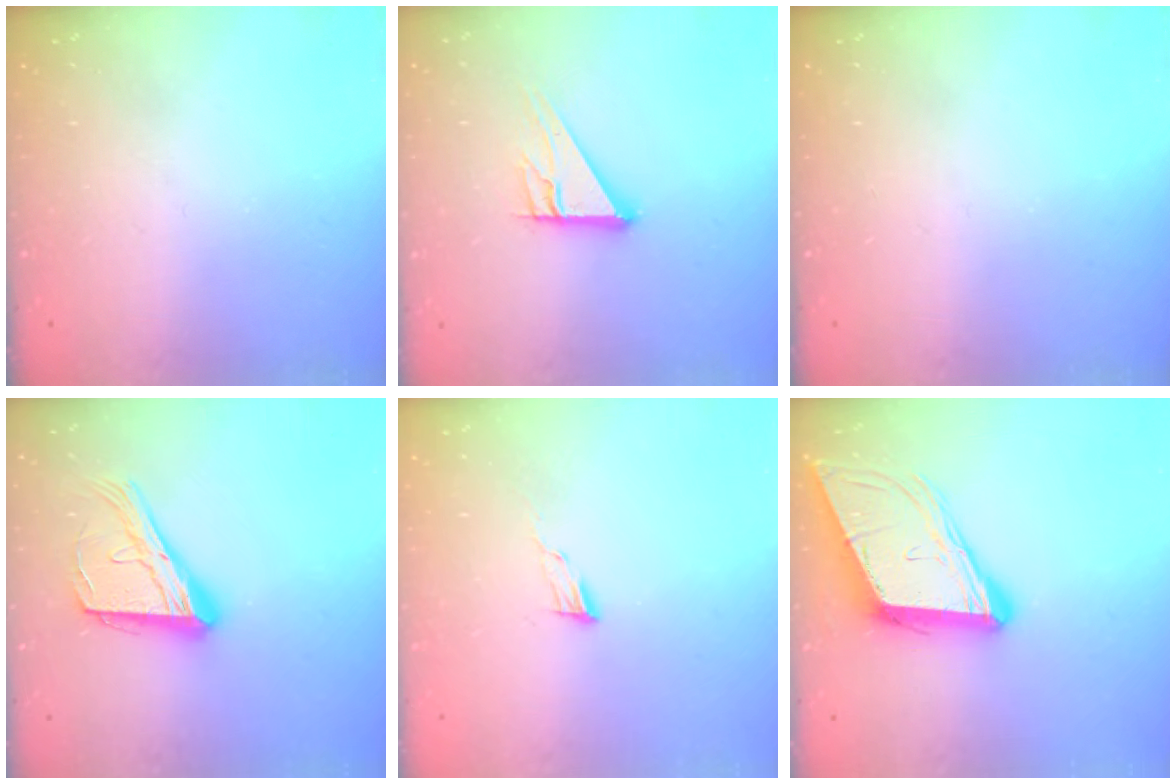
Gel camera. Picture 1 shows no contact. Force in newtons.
{"total": 10.2, "press": 10.2, "slide": 1.0}
{"total": 0.0}
{"total": 17.9, "press": 17.8, "slide": 1.9}
{"total": 4.6, "press": 4.6, "slide": 0.4}
{"total": 12.8, "press": 12.3, "slide": 3.6}